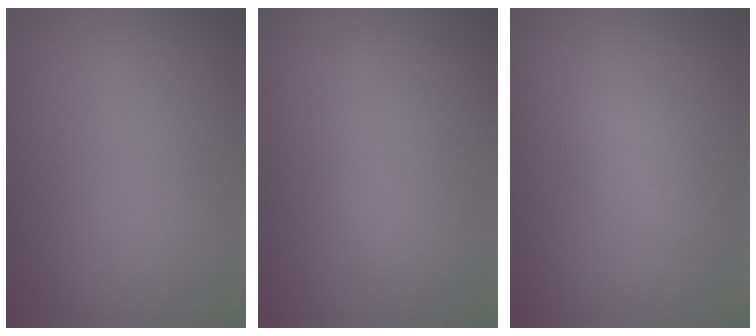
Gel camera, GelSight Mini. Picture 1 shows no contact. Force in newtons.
{"total": 0.6, "press": 0.6, "slide": 0.0}
{"total": 1.8, "press": 1.8, "slide": 0.1}